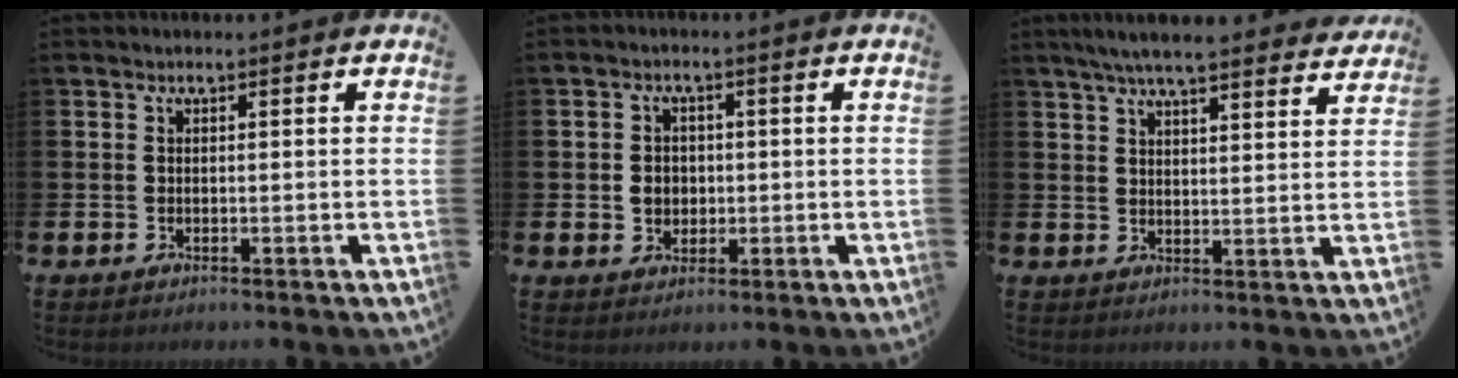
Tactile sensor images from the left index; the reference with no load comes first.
{"total": 2.9, "force": [0.0, 2.6, 1.3], "torque": [-0.009, 0.000, -0.008]}
{"total": 6.3, "force": [5.9, 0.5, 2.0], "torque": [-0.044, -0.028, 0.102]}